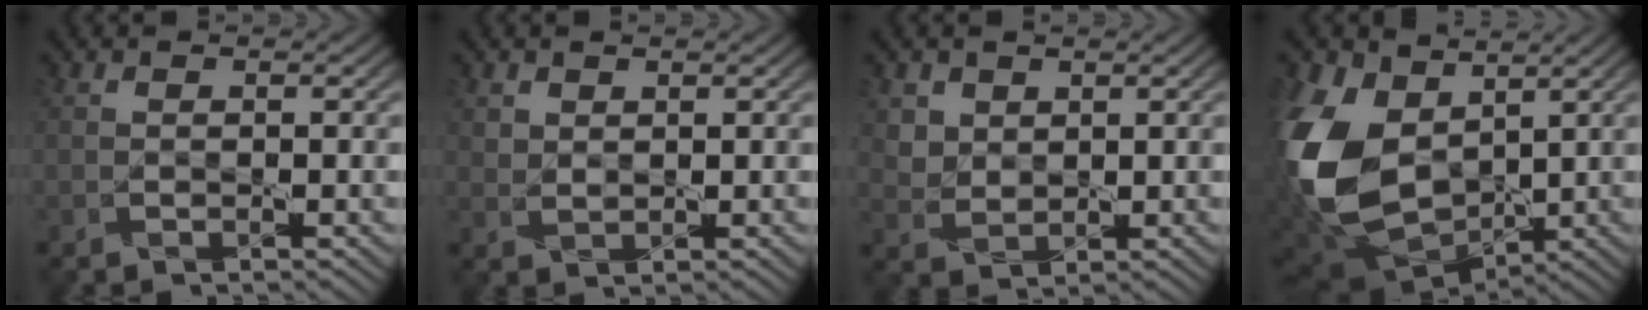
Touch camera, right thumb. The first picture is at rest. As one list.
[{"total": 1.7, "force": [1.2, 1.0, 0.6], "torque": [-0.016, -0.002, 0.028]}, {"total": 3.1, "force": [2.0, 2.2, 0.9], "torque": [-0.034, -0.011, 0.046]}, {"total": 15.7, "force": [1.9, 10.8, 11.3], "torque": [-0.321, -0.009, 0.041]}]